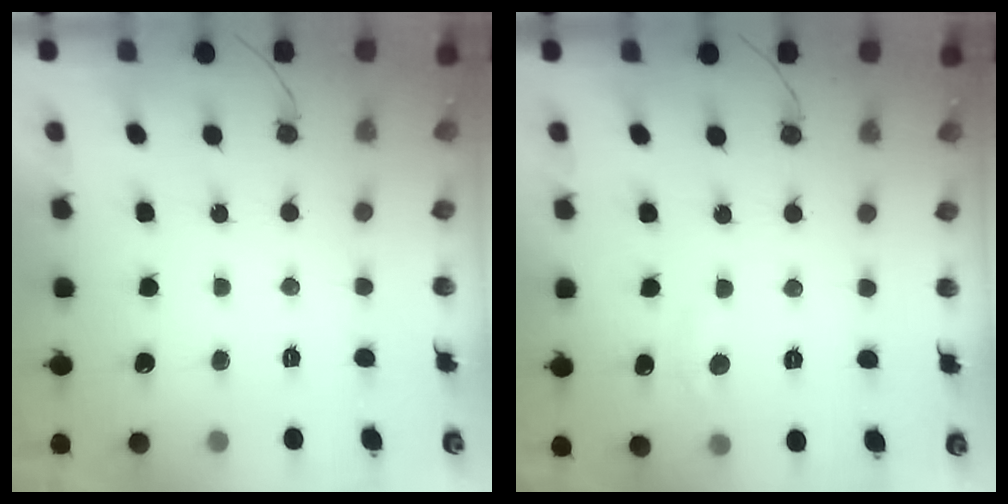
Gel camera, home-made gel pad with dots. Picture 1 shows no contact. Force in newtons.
{"total": 2.6, "press": 2.6, "slide": 0.3}